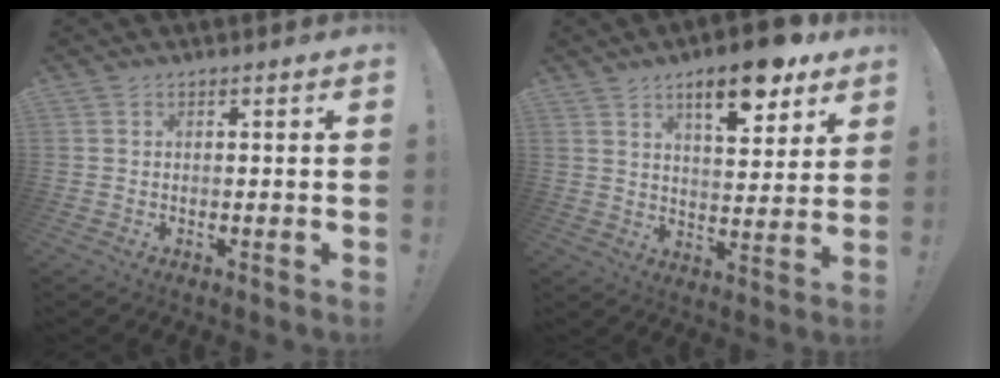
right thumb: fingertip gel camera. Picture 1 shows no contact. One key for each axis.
{"total": 13.2, "fx": 8.4, "fy": 4.3, "fz": 9.2, "tx": -0.130, "ty": -0.043, "tz": 0.136}